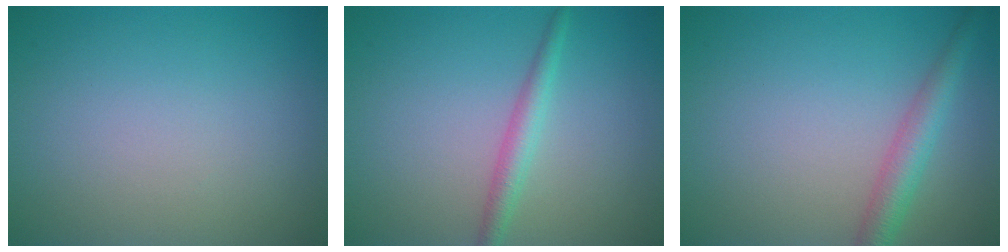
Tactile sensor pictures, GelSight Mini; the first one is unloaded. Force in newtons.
{"total": 2.1, "press": 2.1, "slide": 0.1}
{"total": 3.1, "press": 3.1, "slide": 0.1}